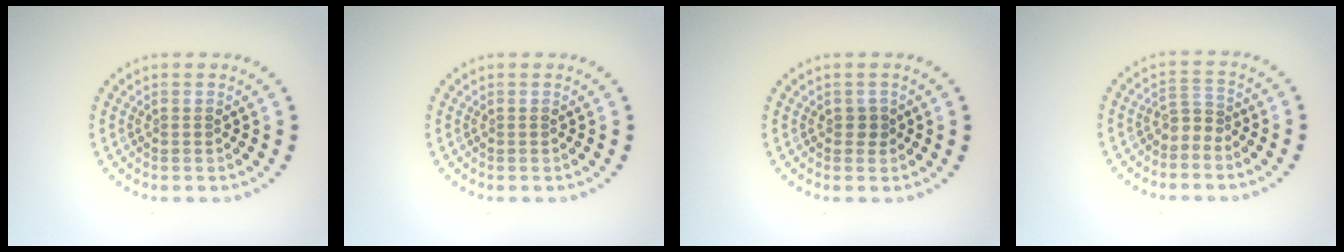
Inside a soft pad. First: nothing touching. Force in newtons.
{"total": 0.0}
{"total": 0.9, "press": 0.8, "slide": 0.5}
{"total": 1.7, "press": 1.1, "slide": 1.3}